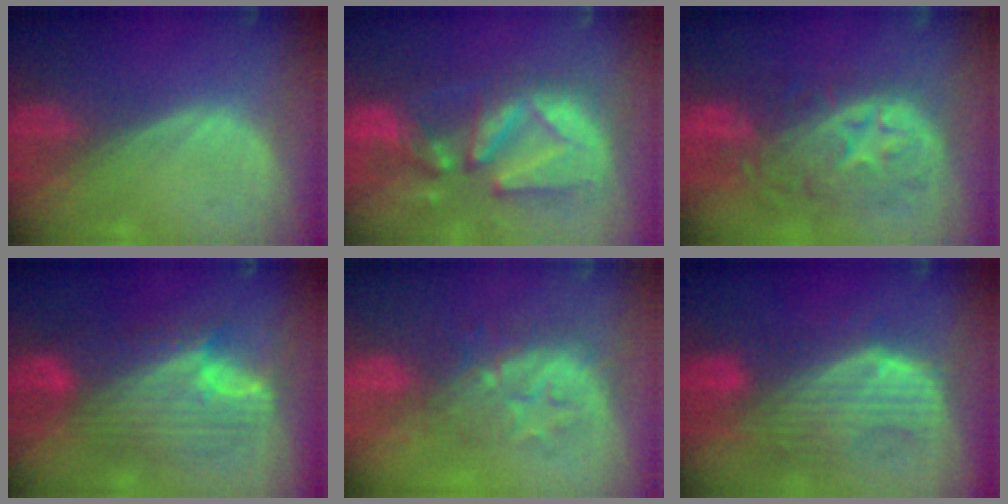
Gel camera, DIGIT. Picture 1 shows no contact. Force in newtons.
{"total": 12.7, "press": 11.2, "slide": 6.0}
{"total": 11.0, "press": 9.7, "slide": 5.2}
{"total": 10.5, "press": 10.4, "slide": 0.7}
{"total": 7.8, "press": 7.5, "slide": 2.1}
{"total": 9.9, "press": 8.6, "slide": 4.8}